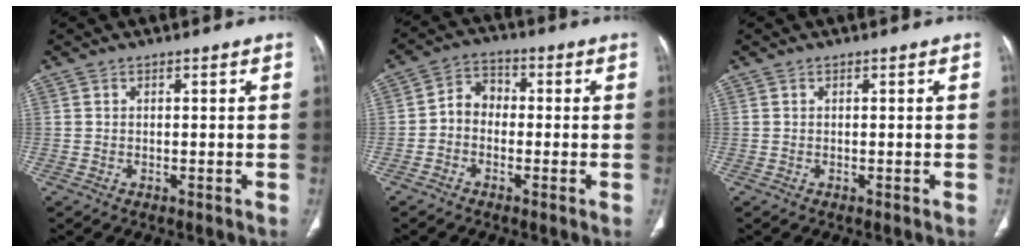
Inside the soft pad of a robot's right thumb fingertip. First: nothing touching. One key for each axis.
{"total": 5.3, "fx": -1.2, "fy": 4.3, "fz": 2.8, "tx": -0.028, "ty": 0.024, "tz": -0.038}
{"total": 0.0}